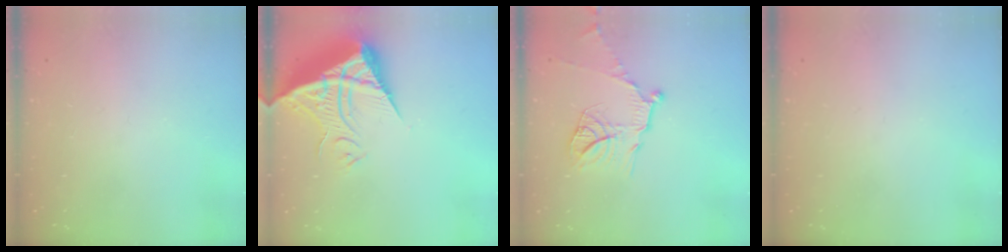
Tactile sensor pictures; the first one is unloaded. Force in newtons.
{"total": 13.9, "press": 13.9, "slide": 1.3}
{"total": 13.4, "press": 13.3, "slide": 1.2}
{"total": 0.0}